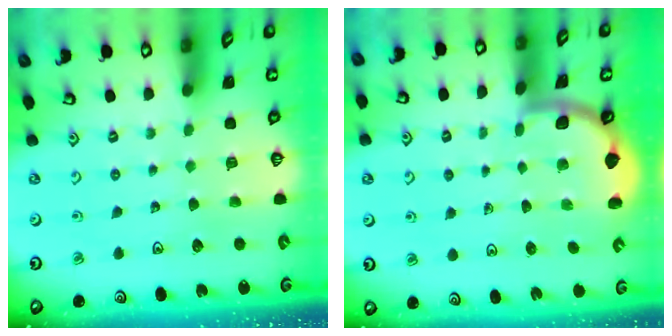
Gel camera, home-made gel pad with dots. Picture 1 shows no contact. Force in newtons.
{"total": 2.2, "press": 2.2, "slide": 0.1}